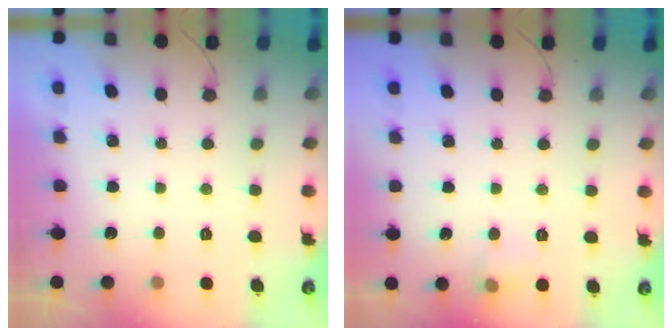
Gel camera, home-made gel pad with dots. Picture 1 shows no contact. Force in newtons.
{"total": 5.5, "press": 5.4, "slide": 1.4}